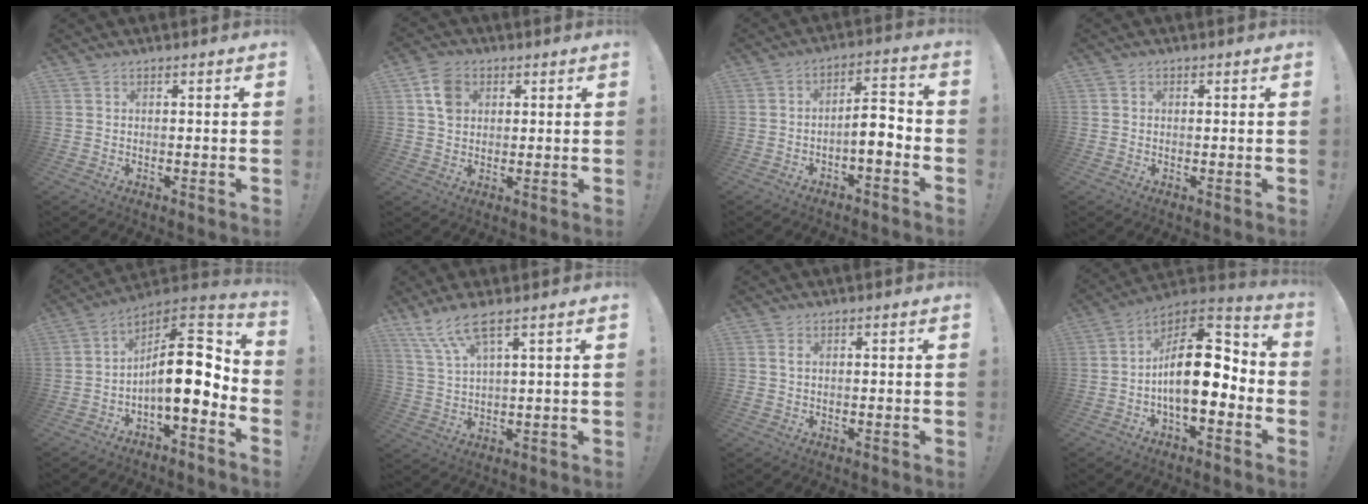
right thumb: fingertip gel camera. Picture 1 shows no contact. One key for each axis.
{"total": 7.8, "fx": 2.5, "fy": 6.1, "fz": 4.2, "tx": -0.058, "ty": 0.005, "tz": 0.051}
{"total": 7.6, "fx": -3.1, "fy": 2.6, "fz": 6.4, "tx": -0.094, "ty": 0.014, "tz": -0.052}
{"total": 0.8, "fx": -0.2, "fy": 0.7, "fz": 0.3, "tx": 0.002, "ty": 0.000, "tz": -0.005}
{"total": 15.9, "fx": -0.8, "fy": 6.9, "fz": 14.3, "tx": -0.209, "ty": 0.000, "tz": -0.011}
{"total": 8.1, "fx": 5.6, "fy": 1.4, "fz": 5.7, "tx": -0.127, "ty": -0.018, "tz": 0.106}
{"total": 1.1, "fx": 0.3, "fy": 0.4, "fz": 1.0, "tx": -0.022, "ty": 0.003, "tz": 0.005}
{"total": 18.9, "fx": -1.1, "fy": 9.9, "fz": 16.1, "tx": -0.260, "ty": 0.011, "tz": -0.014}